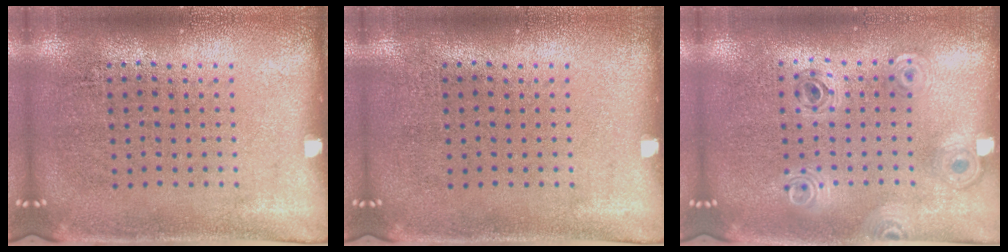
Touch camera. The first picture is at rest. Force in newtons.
{"total": 0.0}
{"total": 0.8, "press": 0.8, "slide": 0.2}